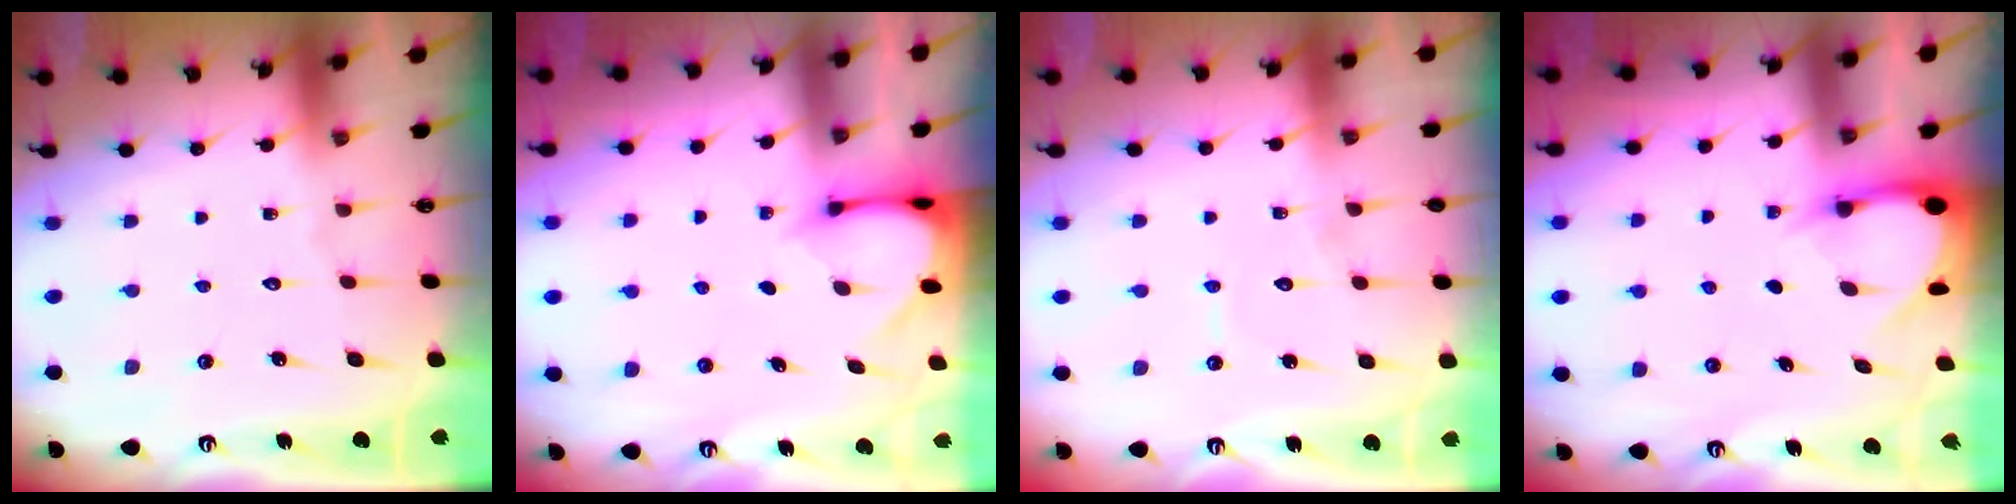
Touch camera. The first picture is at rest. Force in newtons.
{"total": 2.9, "press": 2.9, "slide": 0.3}
{"total": 3.7, "press": 3.7, "slide": 0.3}
{"total": 3.2, "press": 3.2, "slide": 0.2}